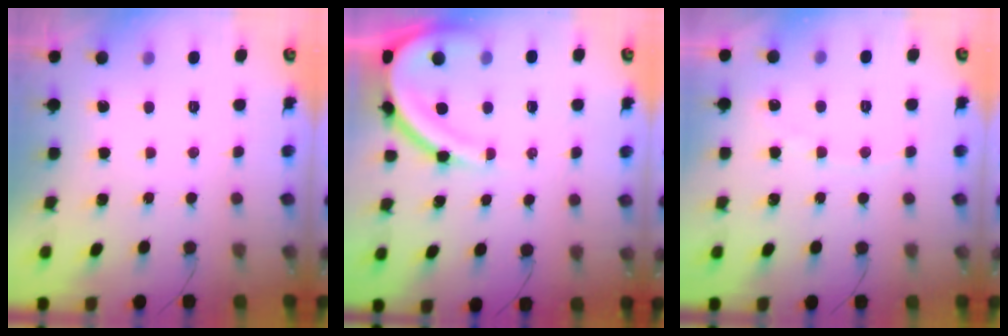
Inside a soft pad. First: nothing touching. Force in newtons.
{"total": 12.4, "press": 12.3, "slide": 1.1}
{"total": 5.9, "press": 5.8, "slide": 0.8}